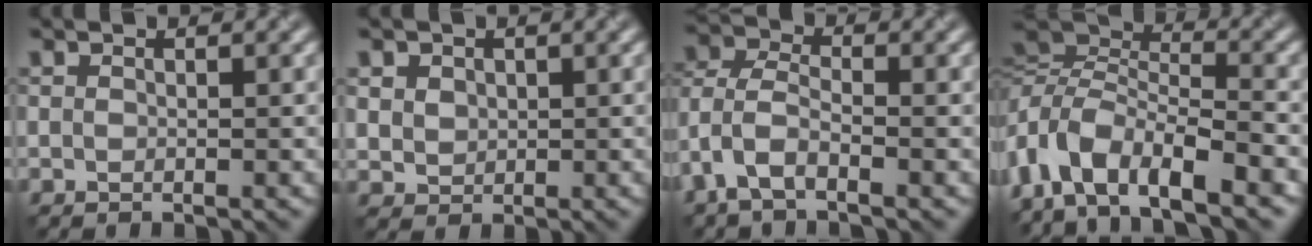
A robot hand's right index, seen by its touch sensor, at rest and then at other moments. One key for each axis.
{"total": 3.4, "fx": 1.8, "fy": 2.6, "fz": 1.3, "tx": -0.038, "ty": 0.008, "tz": 0.033}
{"total": 3.9, "fx": -2.0, "fy": 1.9, "fz": 2.7, "tx": -0.069, "ty": 0.005, "tz": -0.056}
{"total": 8.9, "fx": -4.1, "fy": 4.2, "fz": 6.7, "tx": -0.119, "ty": 0.012, "tz": -0.089}